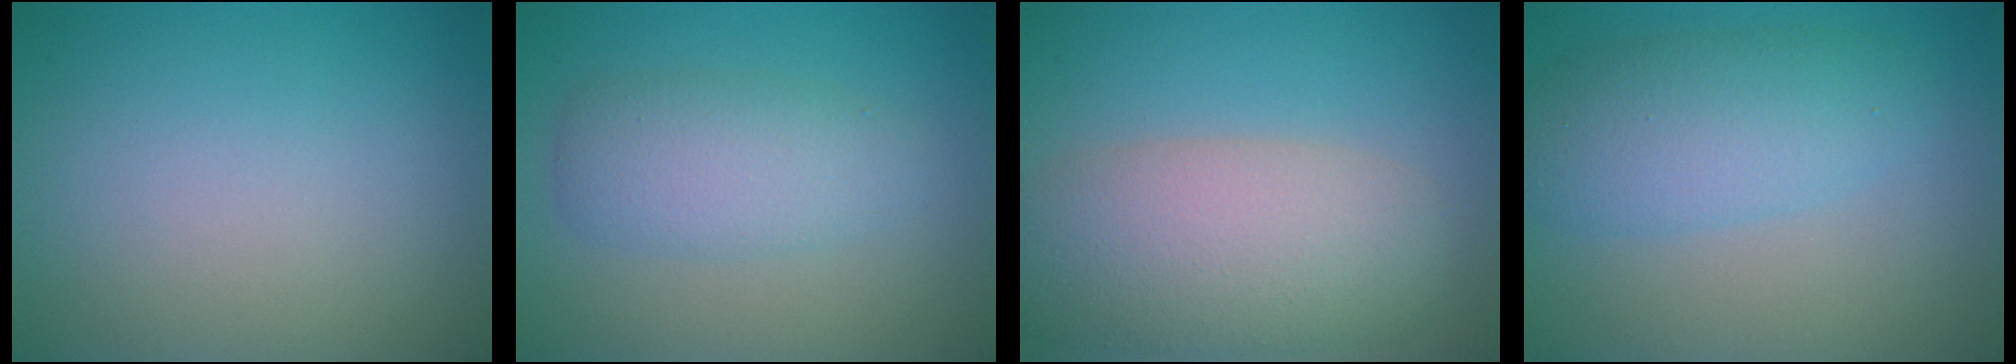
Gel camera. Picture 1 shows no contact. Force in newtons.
{"total": 3.9, "press": 3.9, "slide": 0.0}
{"total": 7.6, "press": 7.6, "slide": 0.4}
{"total": 4.7, "press": 4.7, "slide": 0.1}